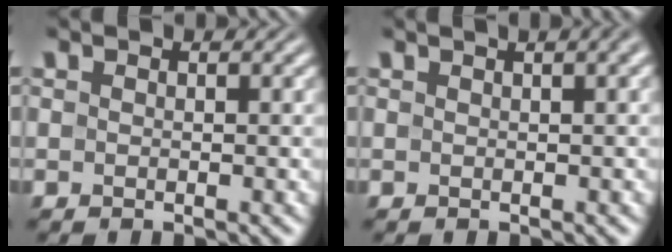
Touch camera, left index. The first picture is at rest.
{"total": 5.3, "force": [2.6, 2.4, 3.9], "torque": [-0.020, 0.038, 0.001]}